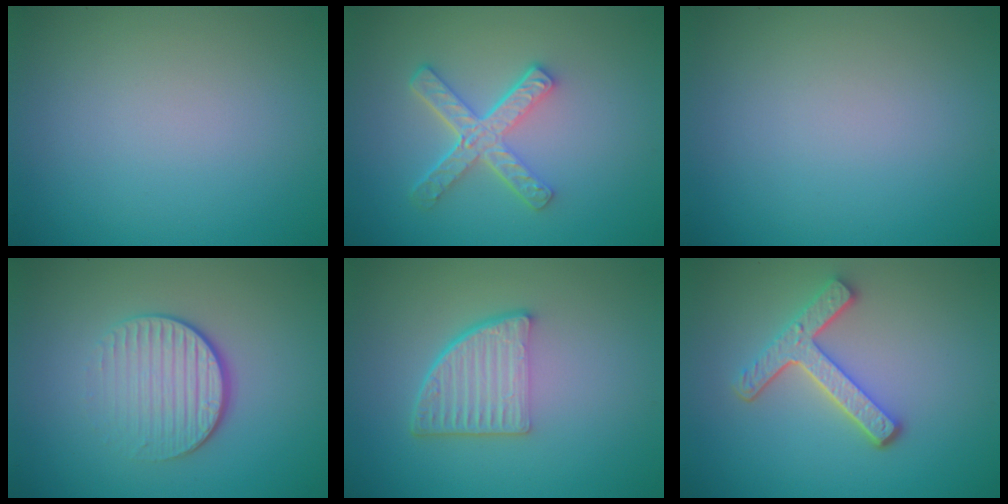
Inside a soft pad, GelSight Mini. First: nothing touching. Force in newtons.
{"total": 4.6, "press": 3.3, "slide": 3.2}
{"total": 0.0}
{"total": 4.2, "press": 2.8, "slide": 3.2}
{"total": 4.8, "press": 3.3, "slide": 3.4}
{"total": 4.2, "press": 3.3, "slide": 2.6}